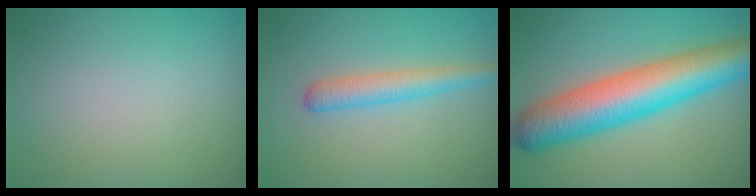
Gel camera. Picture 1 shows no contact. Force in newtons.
{"total": 2.8, "press": 2.8, "slide": 0.1}
{"total": 10.2, "press": 10.2, "slide": 0.2}